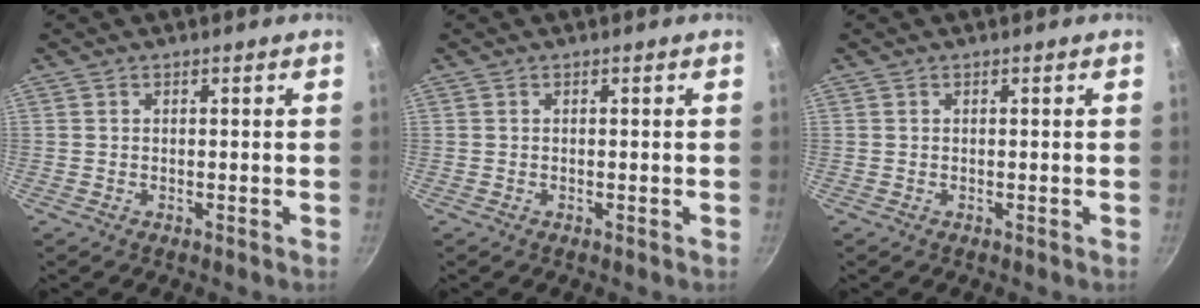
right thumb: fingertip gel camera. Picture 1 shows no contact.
{"total": 0.0}
{"total": 0.0}